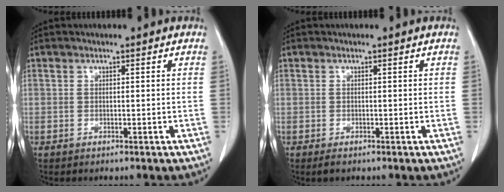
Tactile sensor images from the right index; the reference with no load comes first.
{"total": 1.1, "force": [-0.6, 0.5, 0.7], "torque": [-0.009, -0.001, -0.006]}